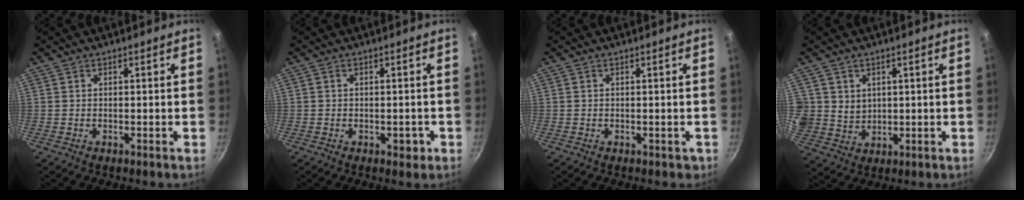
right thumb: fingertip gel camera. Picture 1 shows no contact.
{"total": 2.7, "force": [-0.9, 1.7, 1.8], "torque": [-0.006, 0.012, -0.009]}
{"total": 0.7, "force": [-0.2, 0.6, 0.4], "torque": [0.001, -0.001, -0.001]}
{"total": 5.4, "force": [2.1, 4.7, 1.7], "torque": [-0.011, -0.012, 0.047]}